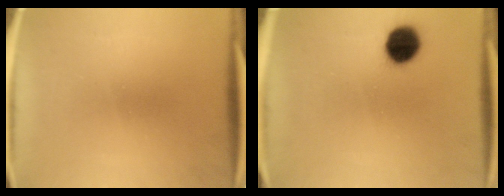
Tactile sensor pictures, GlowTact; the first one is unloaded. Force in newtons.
{"total": 8.6}